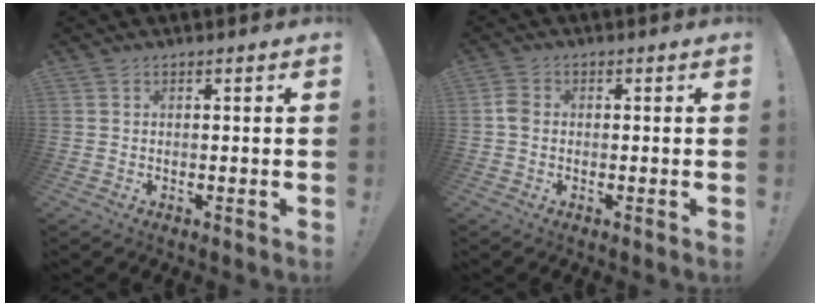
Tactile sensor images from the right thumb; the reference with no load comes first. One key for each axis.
{"total": 3.4, "fx": -0.7, "fy": 2.6, "fz": 2.1, "tx": -0.052, "ty": 0.012, "tz": -0.010}